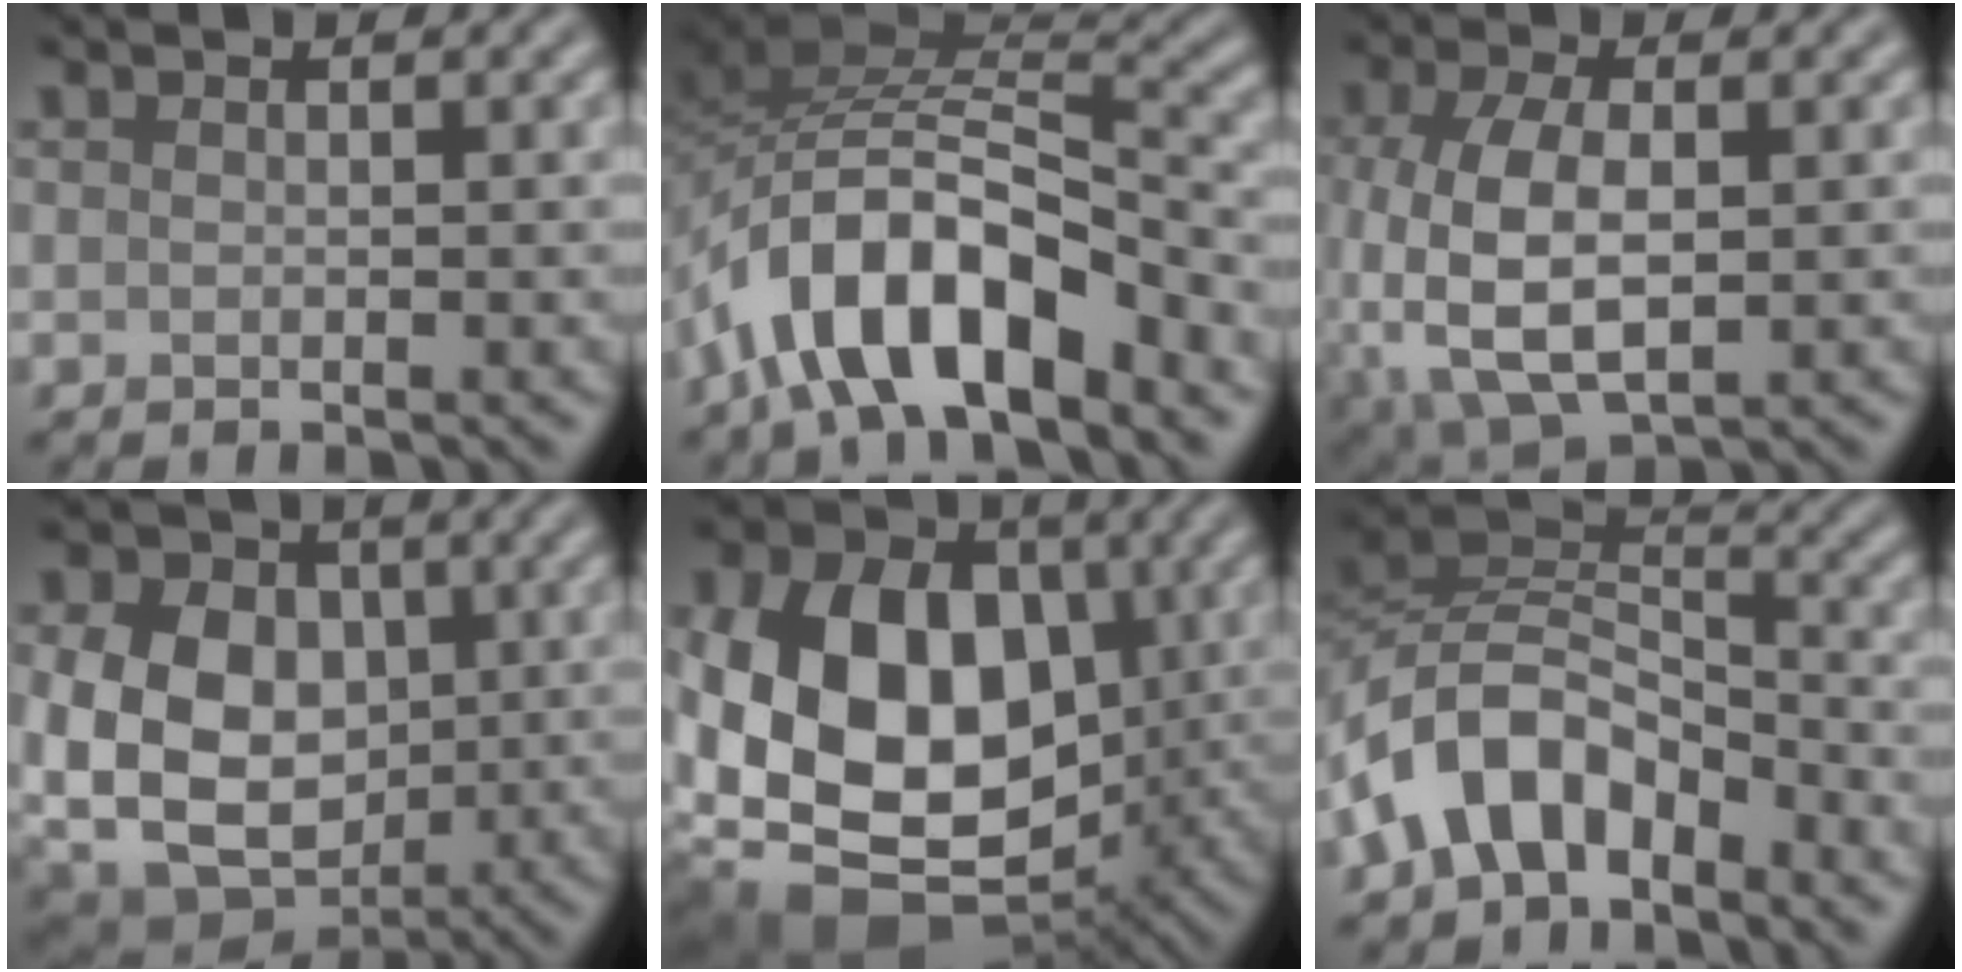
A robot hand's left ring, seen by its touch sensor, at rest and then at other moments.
{"total": 10.7, "force": [-6.2, 4.5, 7.4], "torque": [-0.120, 0.012, -0.120]}
{"total": 7.9, "force": [-1.2, 4.2, 6.6], "torque": [-0.151, -0.011, -0.020]}
{"total": 14.2, "force": [0.7, 10.9, 9.1], "torque": [-0.163, 0.013, -0.002]}
{"total": 14.6, "force": [-0.7, 10.5, 10.1], "torque": [-0.190, -0.002, -0.025]}
{"total": 6.9, "force": [-4.0, 4.0, 3.9], "torque": [-0.059, 0.005, -0.086]}